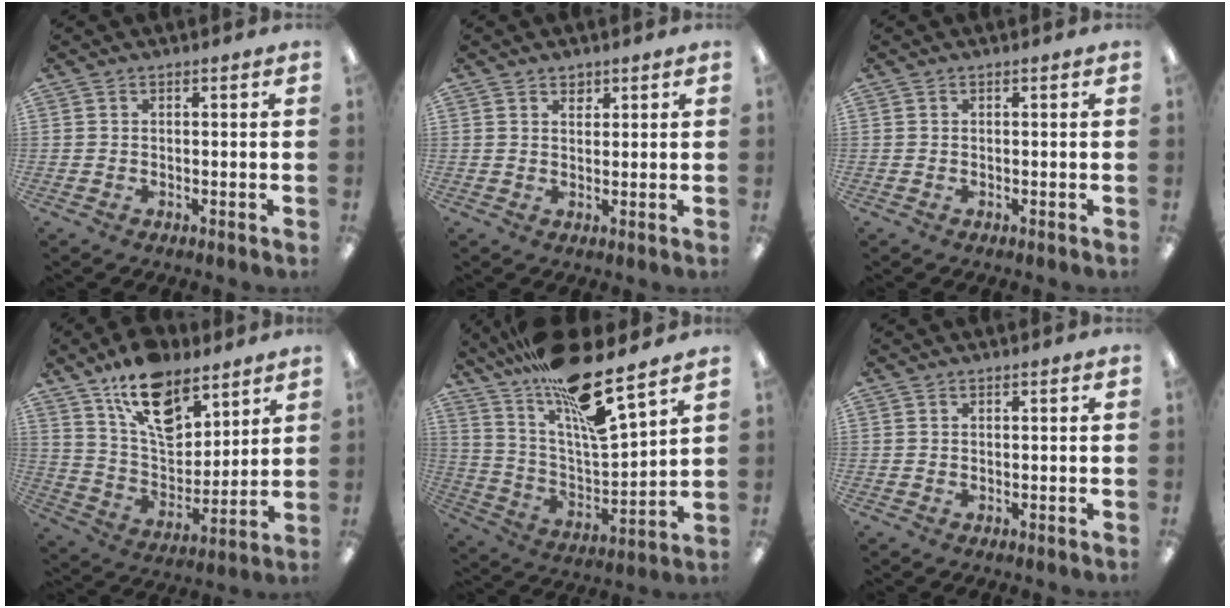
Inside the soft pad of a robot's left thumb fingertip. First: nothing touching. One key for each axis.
{"total": 2.0, "fx": 1.5, "fy": 1.1, "fz": 0.5, "tx": 0.005, "ty": -0.008, "tz": 0.026}
{"total": 0.0}
{"total": 16.3, "fx": 10.9, "fy": 8.5, "fz": 8.7, "tx": -0.143, "ty": -0.056, "tz": 0.195}
{"total": 19.8, "fx": 15.7, "fy": 3.0, "fz": 11.7, "tx": -0.213, "ty": -0.107, "tz": 0.260}
{"total": 0.0}